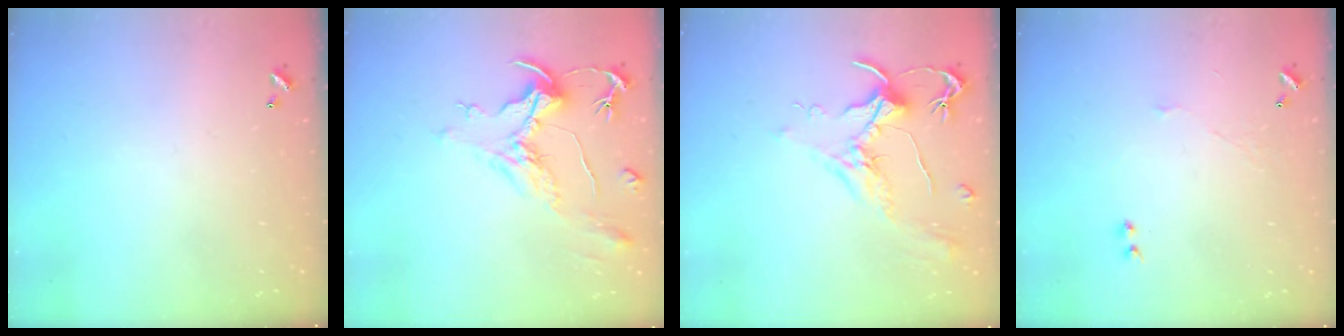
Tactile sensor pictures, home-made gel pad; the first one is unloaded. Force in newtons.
{"total": 2.1, "press": 1.6, "slide": 1.3}
{"total": 2.0, "press": 1.8, "slide": 0.8}
{"total": 2.4, "press": 2.3, "slide": 0.6}